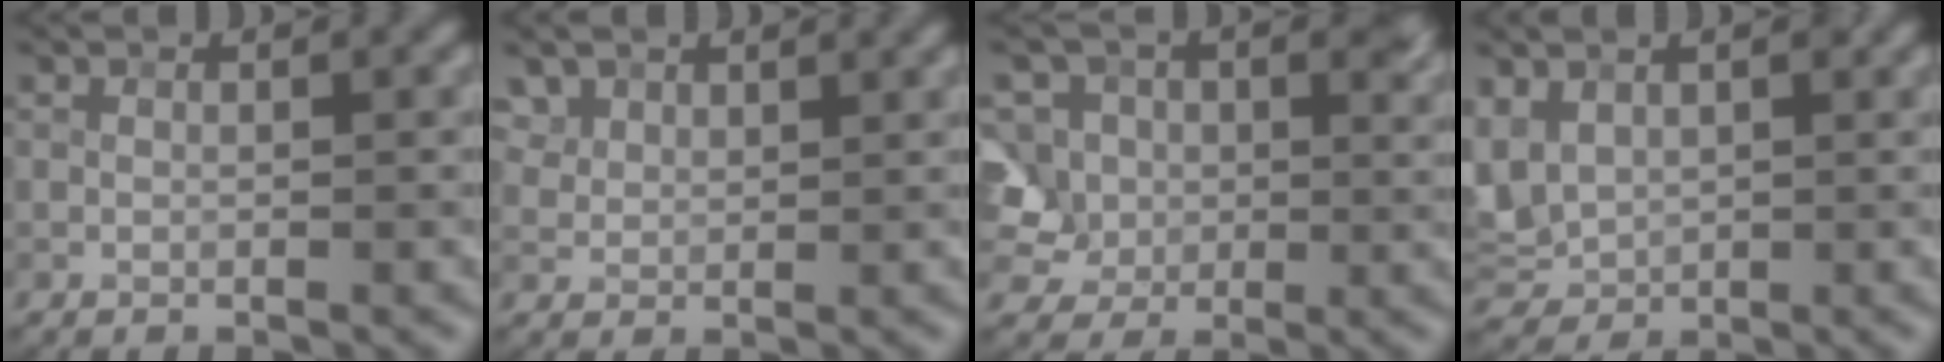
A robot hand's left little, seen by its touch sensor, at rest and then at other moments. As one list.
[{"total": 4.8, "force": [3.3, 3.0, 1.7], "torque": [-0.070, 0.000, 0.071]}, {"total": 9.5, "force": [3.2, 7.6, 4.7], "torque": [-0.082, 0.015, 0.028]}, {"total": 4.9, "force": [1.7, 3.7, 2.6], "torque": [-0.075, 0.007, 0.040]}]